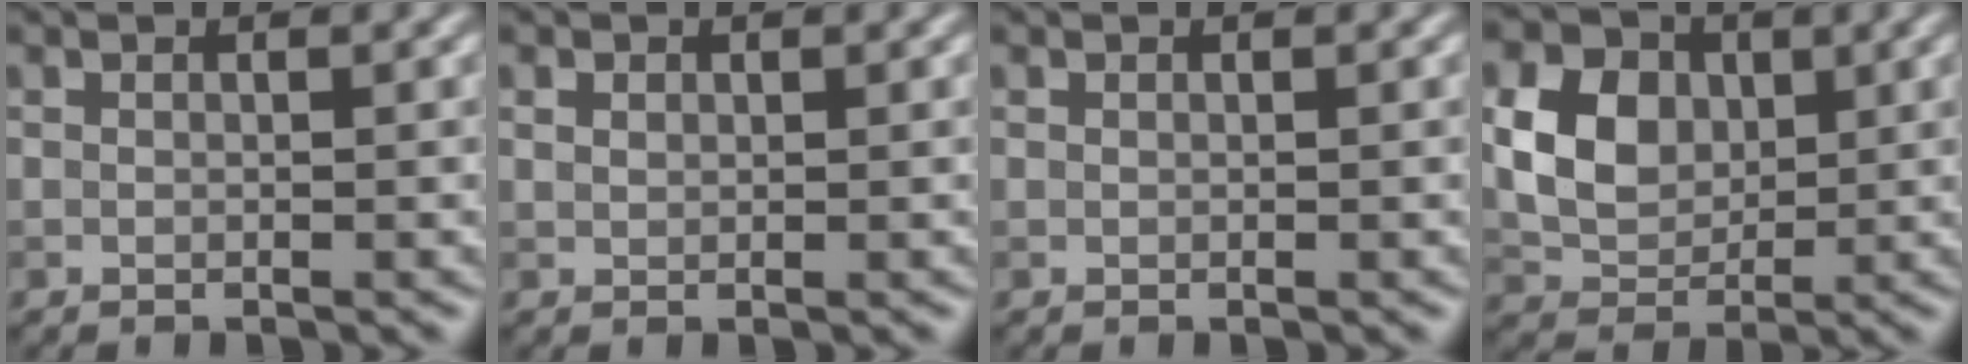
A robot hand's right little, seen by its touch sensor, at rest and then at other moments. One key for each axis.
{"total": 0.8, "fx": 0.4, "fy": 0.6, "fz": 0.4, "tx": -0.008, "ty": -0.001, "tz": 0.008}
{"total": 0.0}
{"total": 6.1, "fx": 1.4, "fy": 4.7, "fz": 3.7, "tx": -0.084, "ty": 0.000, "tz": 0.024}